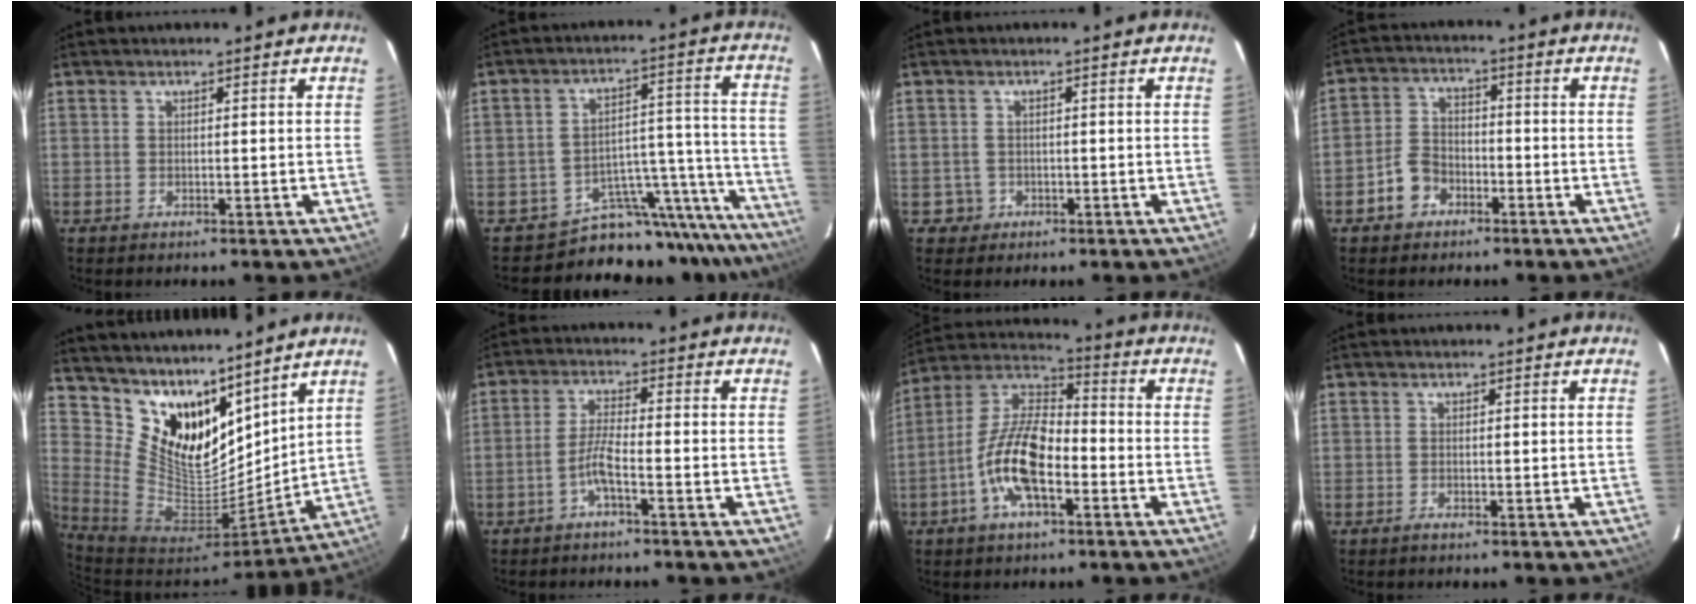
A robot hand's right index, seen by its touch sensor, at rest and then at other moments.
{"total": 16.6, "force": [-15.9, 4.7, -0.3], "torque": [0.029, 0.077, -0.234]}
{"total": 2.7, "force": [-0.7, 2.6, 0.0], "torque": [0.000, 0.012, -0.004]}
{"total": 6.1, "force": [-3.4, 4.6, 2.0], "torque": [-0.049, 0.019, -0.057]}
{"total": 15.7, "force": [12.3, 7.8, 5.9], "torque": [-0.133, -0.014, 0.242]}
{"total": 3.9, "force": [-2.3, 0.1, 3.2], "torque": [-0.075, 0.007, -0.046]}
{"total": 13.4, "force": [-5.2, 5.5, 11.0], "torque": [-0.231, 0.004, -0.102]}
{"total": 0.6, "force": [-0.4, 0.0, 0.4], "torque": [-0.007, 0.001, -0.010]}